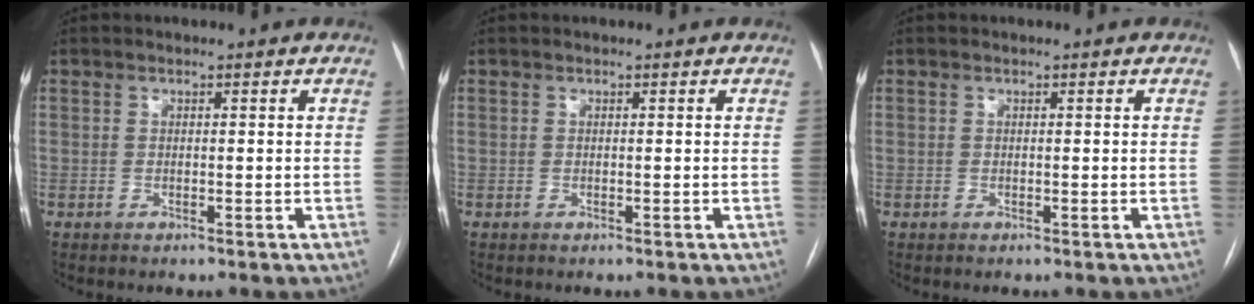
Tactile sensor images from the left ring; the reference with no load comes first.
{"total": 0.0}
{"total": 0.0}